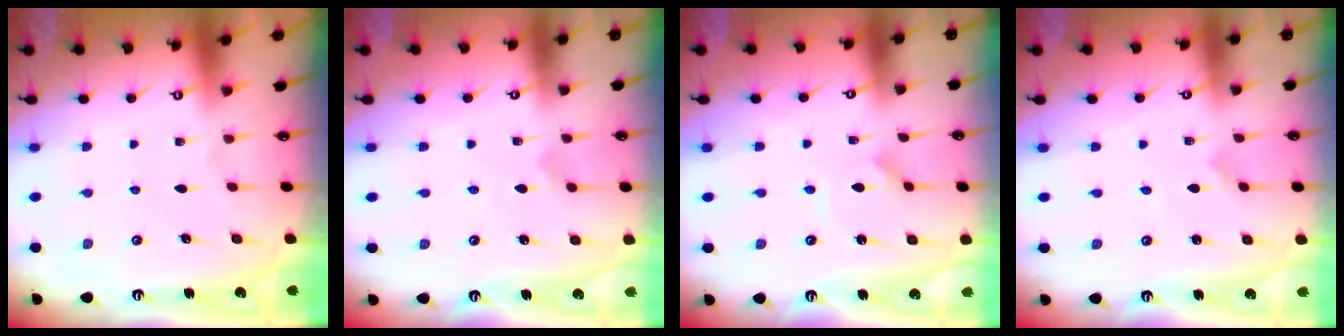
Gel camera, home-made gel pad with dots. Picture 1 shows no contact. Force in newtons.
{"total": 2.2, "press": 2.2, "slide": 0.4}
{"total": 2.9, "press": 2.9, "slide": 0.2}
{"total": 0.0}